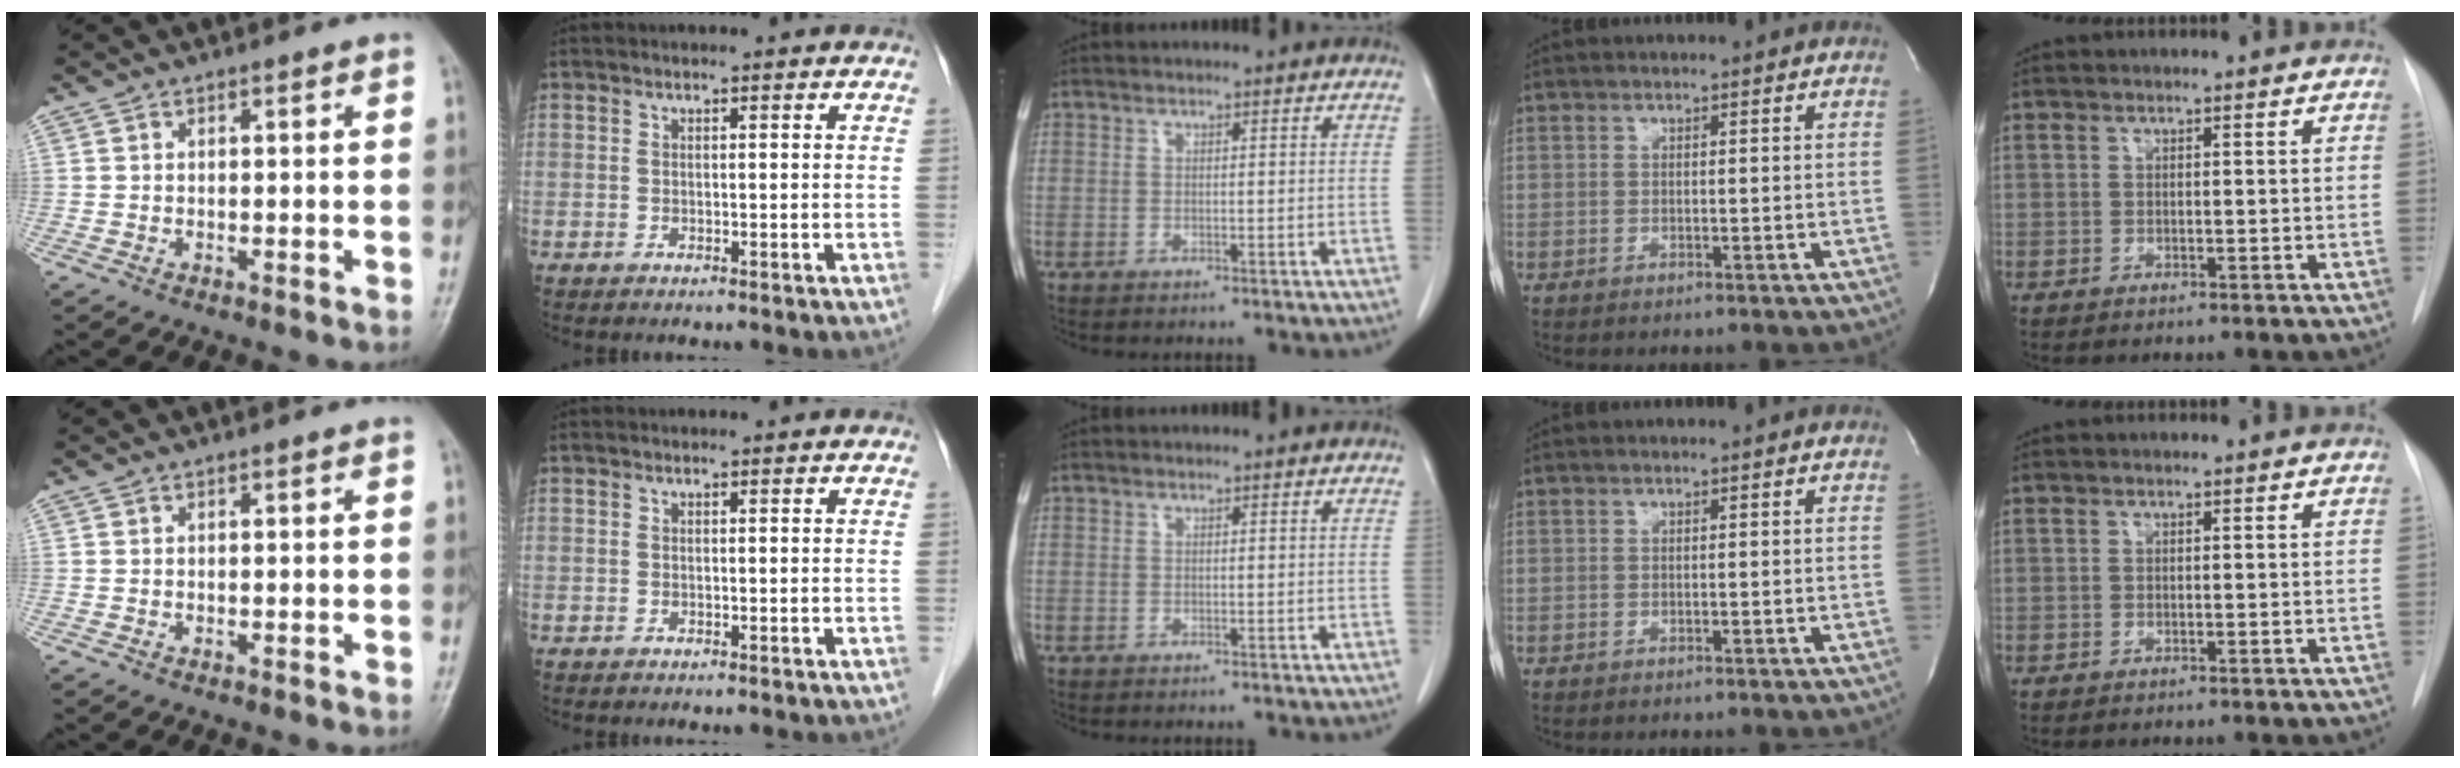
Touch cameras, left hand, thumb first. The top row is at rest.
{}